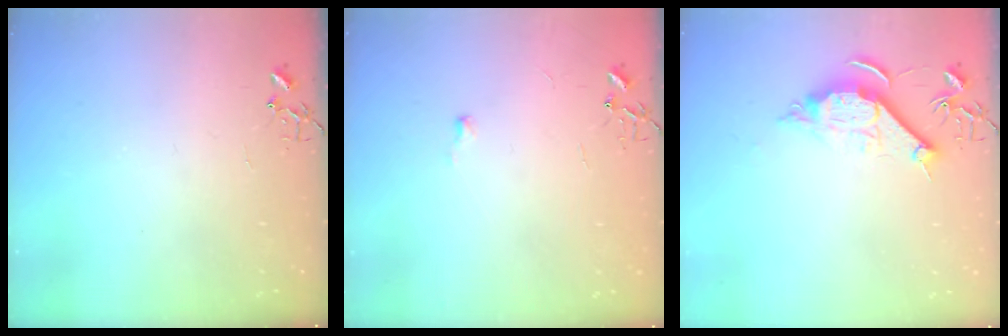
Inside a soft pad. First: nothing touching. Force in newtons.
{"total": 3.6, "press": 3.5, "slide": 0.5}
{"total": 9.8, "press": 9.8, "slide": 0.4}